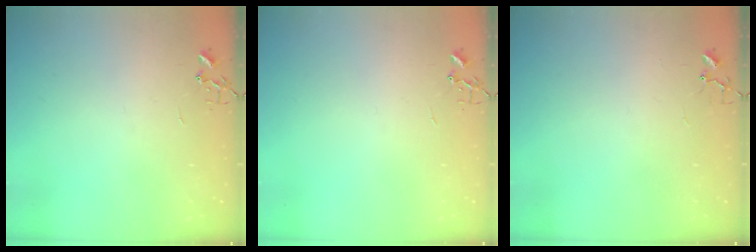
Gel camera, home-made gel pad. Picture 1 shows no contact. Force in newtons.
{"total": 0.0}
{"total": 3.8, "press": 3.7, "slide": 0.3}